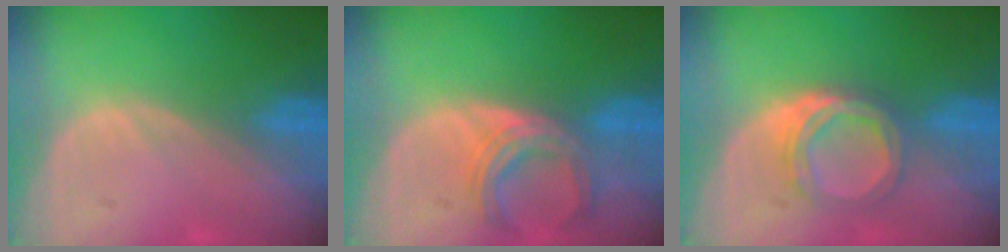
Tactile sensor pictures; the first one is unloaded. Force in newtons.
{"total": 5.4, "press": 5.4, "slide": 0.2}
{"total": 5.7, "press": 5.0, "slide": 2.7}